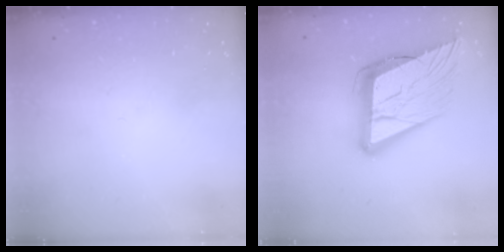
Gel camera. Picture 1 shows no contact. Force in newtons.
{"total": 23.3, "press": 22.8, "slide": 5.1}